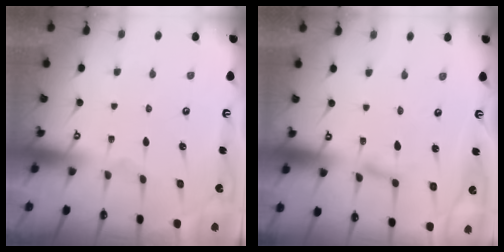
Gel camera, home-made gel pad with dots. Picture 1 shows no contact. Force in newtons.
{"total": 2.4, "press": 2.4, "slide": 0.2}